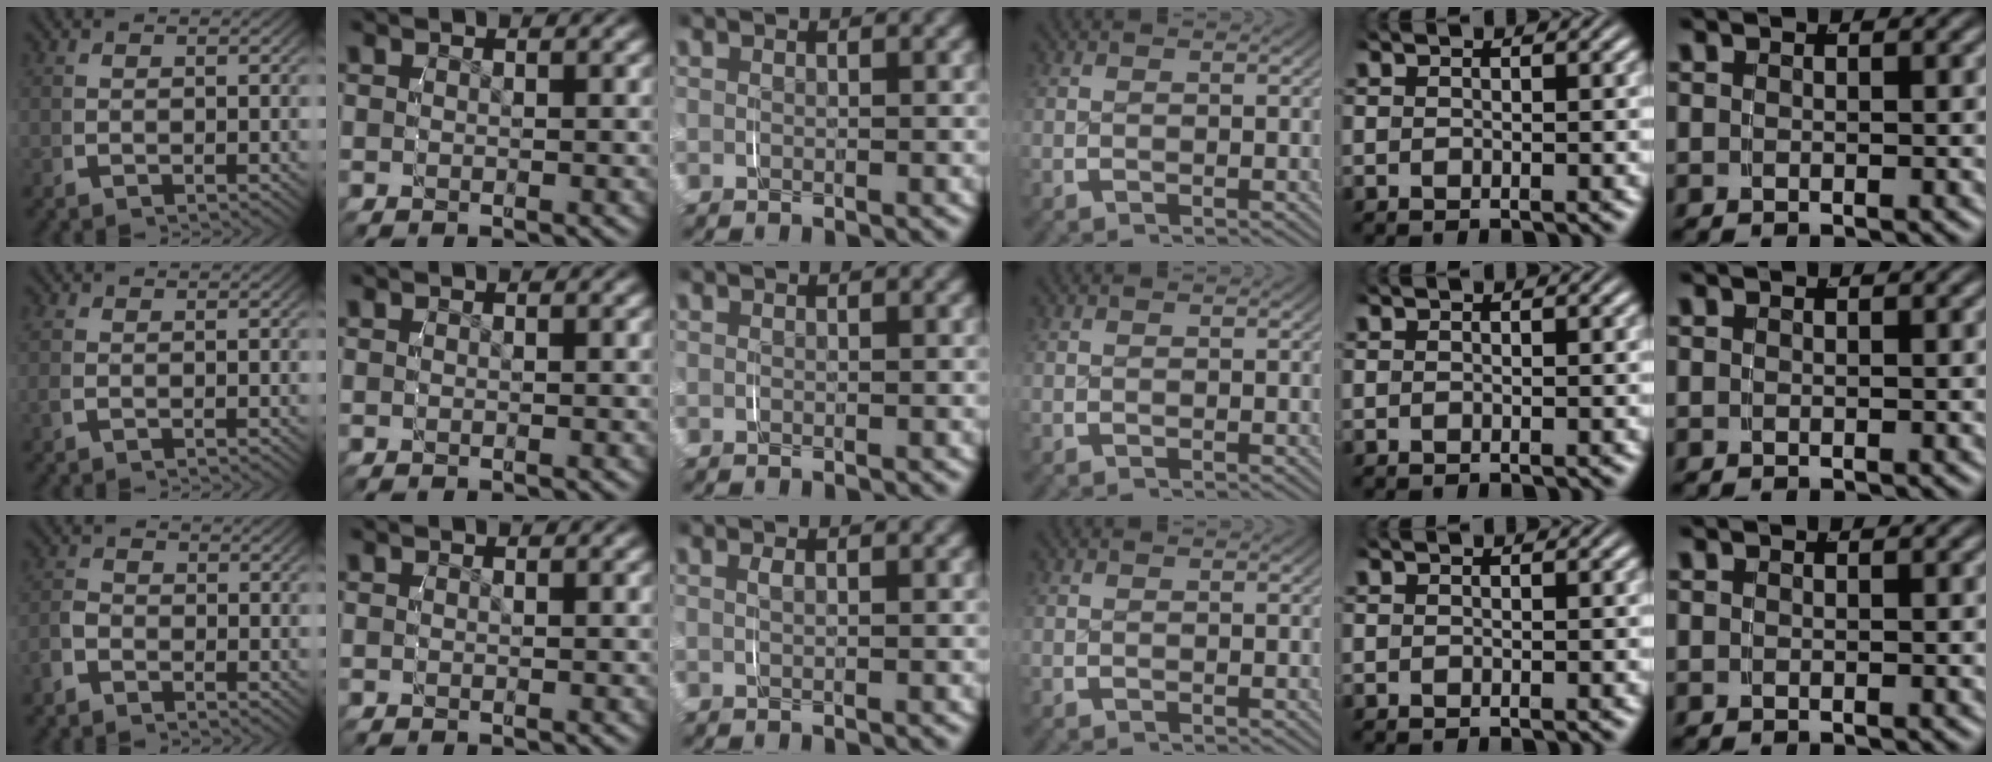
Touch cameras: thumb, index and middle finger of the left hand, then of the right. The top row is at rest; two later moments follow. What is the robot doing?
{"motion": "grasp_and_lifting", "object": "paper"}